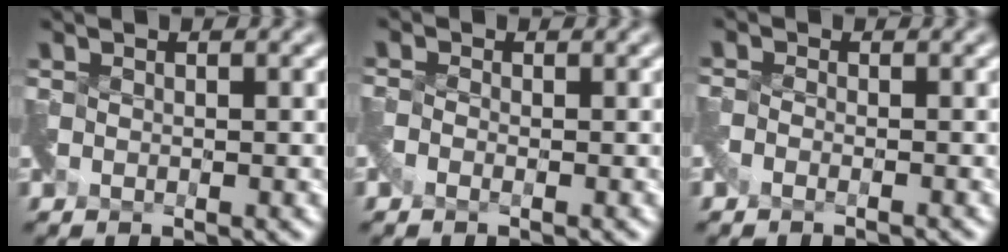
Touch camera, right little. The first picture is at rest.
{"total": 1.0, "force": [-0.9, 0.0, -0.4], "torque": [0.004, -0.001, -0.023]}
{"total": 1.6, "force": [-1.6, 0.0, -0.4], "torque": [0.006, -0.006, -0.038]}